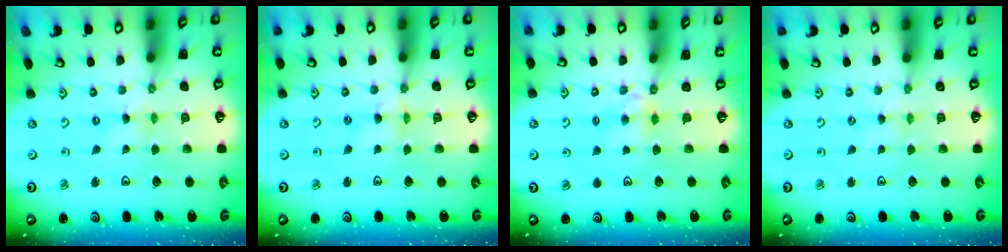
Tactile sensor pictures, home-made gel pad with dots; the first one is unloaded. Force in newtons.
{"total": 2.5, "press": 2.5, "slide": 0.2}
{"total": 4.3, "press": 4.3, "slide": 0.4}
{"total": 0.7, "press": 0.7, "slide": 0.2}